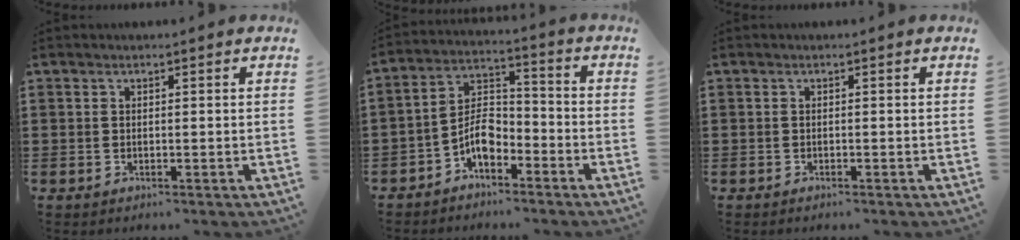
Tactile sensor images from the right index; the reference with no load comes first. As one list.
[{"total": 6.2, "force": [-3.5, 3.3, 3.9], "torque": [-0.083, 0.013, -0.069]}, {"total": 0.0}]